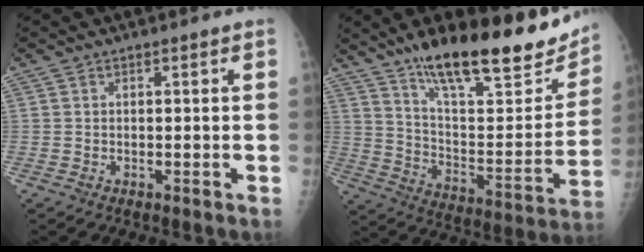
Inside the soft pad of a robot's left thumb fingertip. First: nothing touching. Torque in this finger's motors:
{"motor_torque": [0.41, 0.33, 1.41, -1.35, 0.13]}